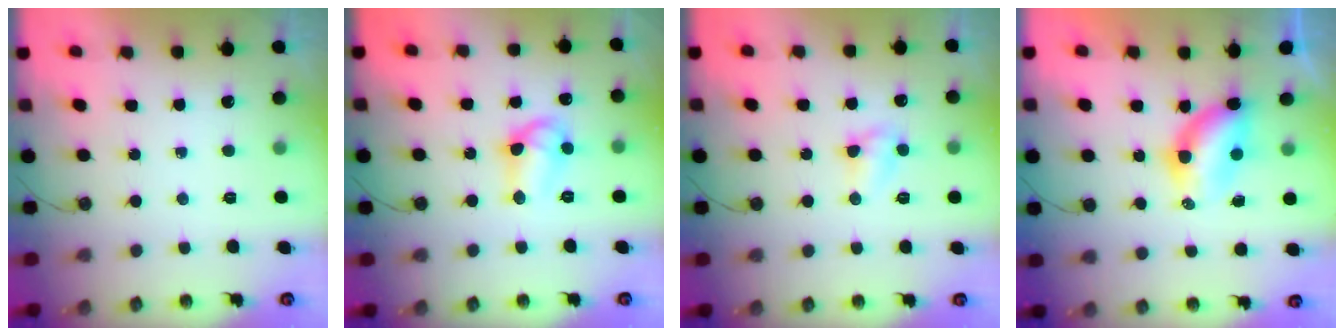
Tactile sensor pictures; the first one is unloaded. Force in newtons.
{"total": 9.6, "press": 9.6, "slide": 1.0}
{"total": 4.7, "press": 4.7, "slide": 0.6}
{"total": 5.9, "press": 5.9, "slide": 0.5}